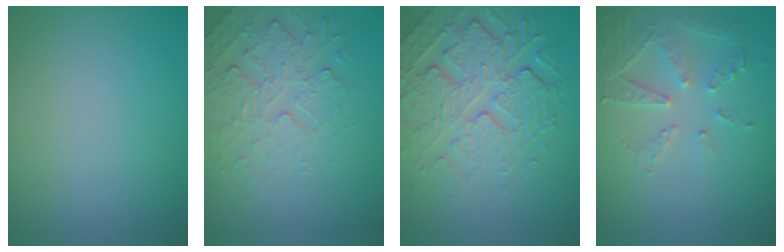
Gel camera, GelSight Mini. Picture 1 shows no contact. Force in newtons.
{"total": 2.7, "press": 2.1, "slide": 1.7}
{"total": 7.1, "press": 5.2, "slide": 4.8}
{"total": 5.3, "press": 3.7, "slide": 3.8}